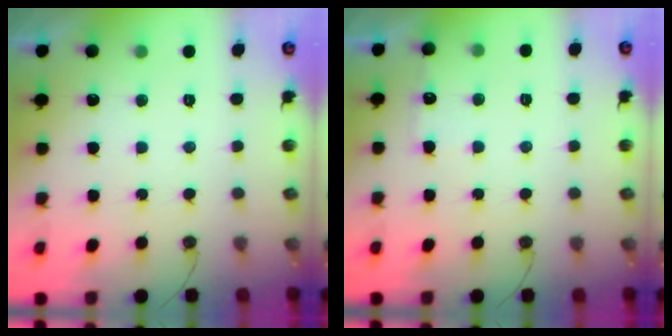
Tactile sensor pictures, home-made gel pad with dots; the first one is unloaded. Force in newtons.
{"total": 4.5, "press": 4.5, "slide": 0.6}